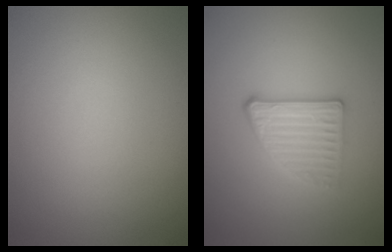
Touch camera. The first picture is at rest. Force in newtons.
{"total": 2.7, "press": 2.4, "slide": 1.1}